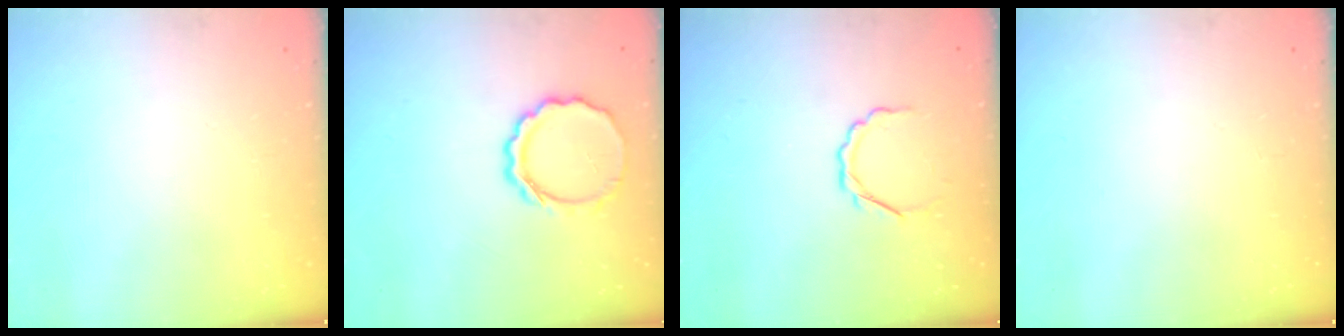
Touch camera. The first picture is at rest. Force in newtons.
{"total": 9.0, "press": 8.8, "slide": 1.9}
{"total": 3.8, "press": 3.7, "slide": 1.2}
{"total": 0.0}